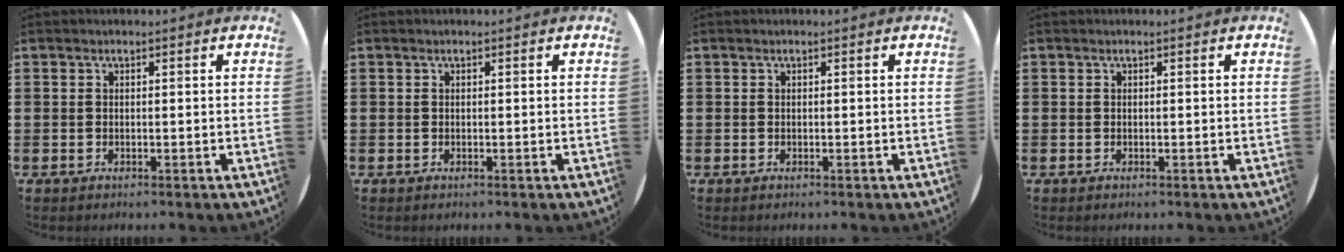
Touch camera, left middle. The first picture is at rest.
{"total": 0.0}
{"total": 0.0}
{"total": 0.0}